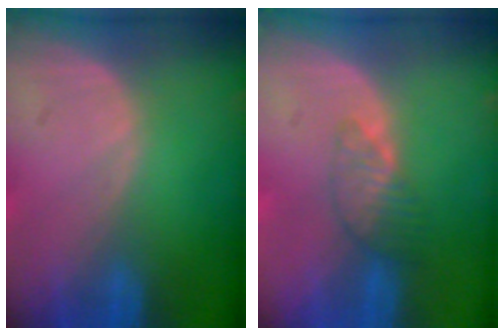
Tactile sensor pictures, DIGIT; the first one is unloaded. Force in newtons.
{"total": 3.5, "press": 3.2, "slide": 1.5}